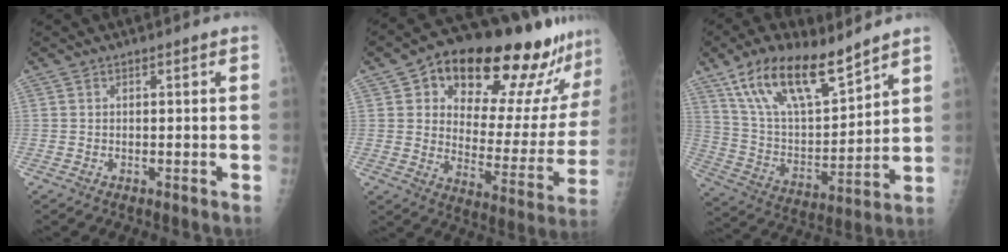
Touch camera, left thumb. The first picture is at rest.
{"total": 26.5, "force": [18.0, 10.2, 16.6], "torque": [-0.196, -0.061, 0.252]}
{"total": 18.5, "force": [12.8, 6.8, 11.5], "torque": [-0.177, -0.056, 0.245]}